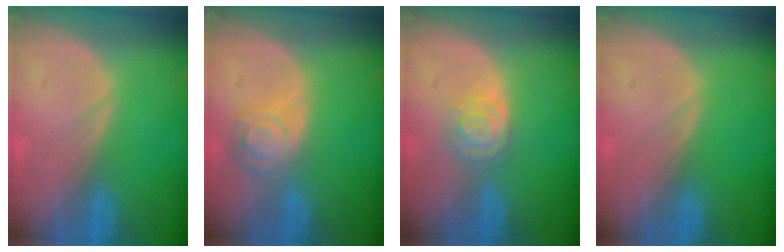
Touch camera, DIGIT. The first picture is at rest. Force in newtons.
{"total": 5.2, "press": 4.6, "slide": 2.4}
{"total": 4.4, "press": 3.9, "slide": 2.0}
{"total": 0.0}